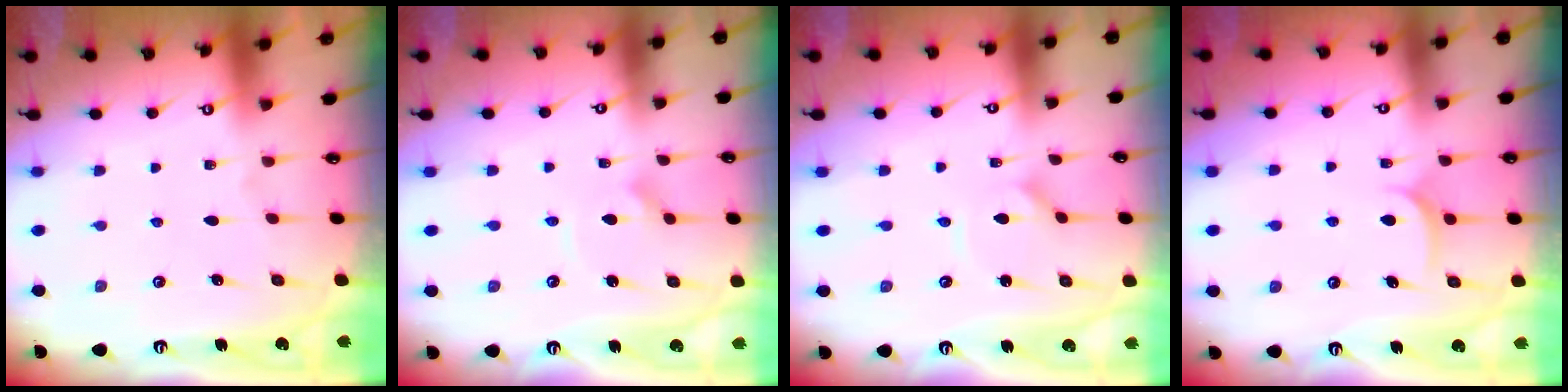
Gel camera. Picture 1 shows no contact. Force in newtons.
{"total": 2.9, "press": 2.9, "slide": 0.3}
{"total": 1.2, "press": 1.2, "slide": 0.2}
{"total": 6.7, "press": 6.7, "slide": 0.4}